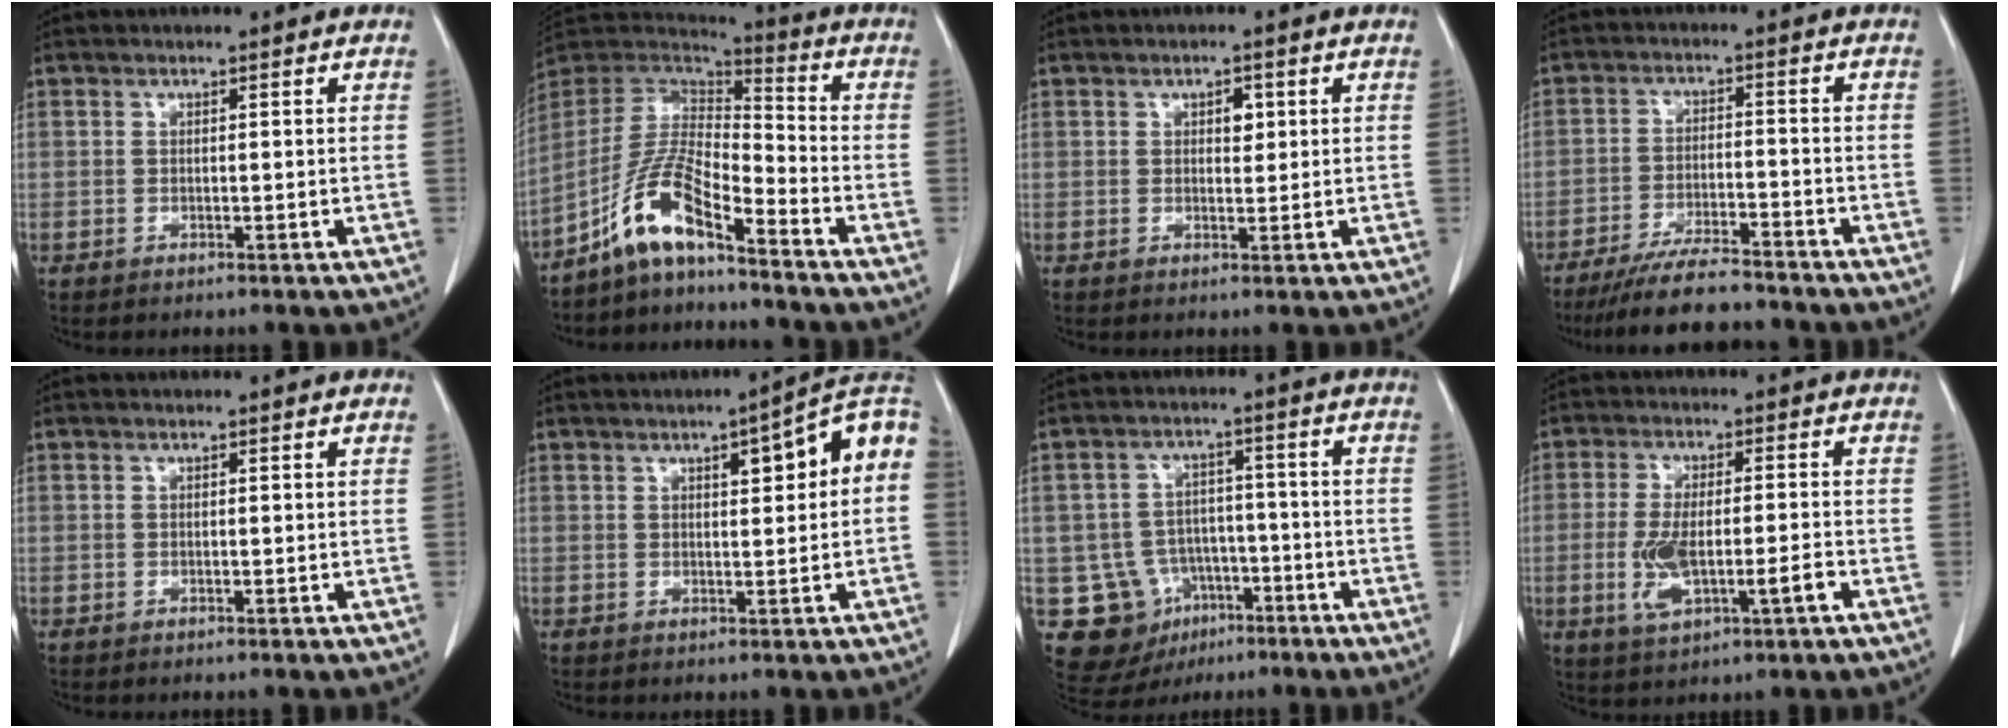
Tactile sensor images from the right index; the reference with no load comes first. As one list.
[{"total": 10.4, "force": [-7.3, 2.0, 7.2], "torque": [-0.161, 0.015, -0.139]}, {"total": 2.1, "force": [0.7, 1.2, 1.5], "torque": [-0.020, 0.000, 0.010]}, {"total": 10.5, "force": [-9.5, 0.9, 4.3], "torque": [-0.068, -0.019, -0.154]}, {"total": 0.0}, {"total": 8.7, "force": [2.0, 1.3, 8.4], "torque": [-0.114, 0.025, 0.021]}, {"total": 10.6, "force": [-4.2, 9.2, 3.2], "torque": [-0.059, 0.023, -0.049]}, {"total": 8.3, "force": [-2.3, 2.2, 7.6], "torque": [-0.154, 0.001, -0.032]}]